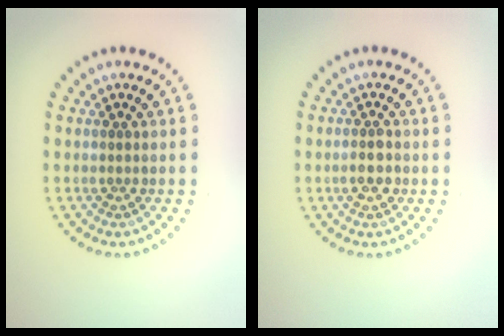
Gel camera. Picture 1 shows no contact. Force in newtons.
{"total": 1.6, "press": 1.6, "slide": 0.2}